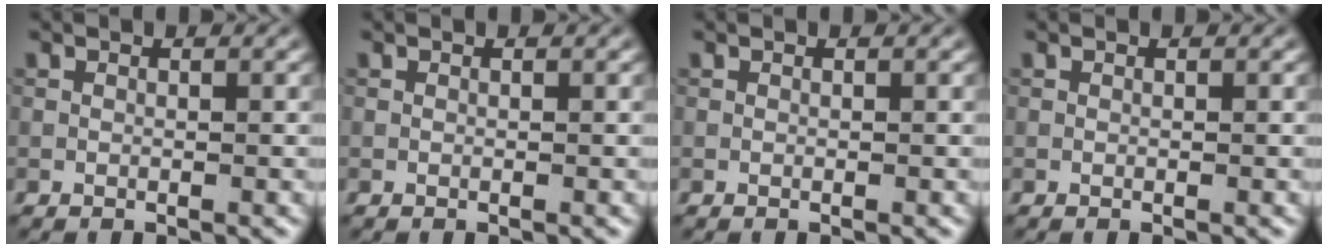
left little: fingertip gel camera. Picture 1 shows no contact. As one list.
[{"total": 0.0}, {"total": 0.0}, {"total": 0.0}]